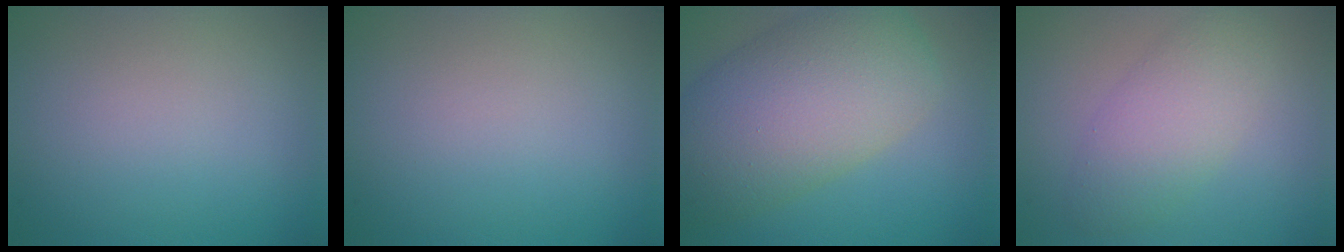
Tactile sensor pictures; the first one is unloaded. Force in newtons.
{"total": 0.0}
{"total": 10.0, "press": 10.0, "slide": 0.4}
{"total": 4.1, "press": 4.1, "slide": 0.1}